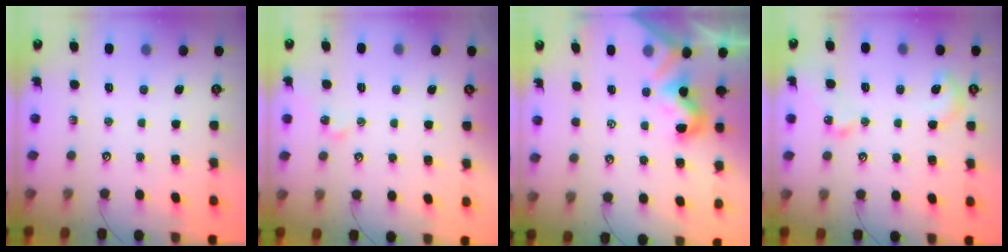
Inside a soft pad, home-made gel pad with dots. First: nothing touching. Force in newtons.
{"total": 0.5, "press": 0.4, "slide": 0.4}
{"total": 4.4, "press": 4.4, "slide": 0.7}
{"total": 9.6, "press": 9.6, "slide": 0.9}